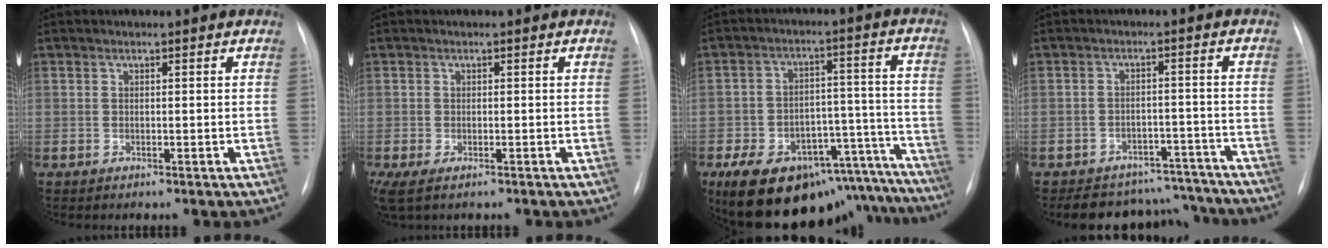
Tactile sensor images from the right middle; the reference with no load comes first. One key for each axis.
{"total": 4.5, "fx": -3.0, "fy": 1.7, "fz": 2.9, "tx": -0.055, "ty": -0.012, "tz": -0.043}
{"total": 23.2, "fx": -18.5, "fy": 10.2, "fz": 9.7, "tx": -0.113, "ty": 0.045, "tz": -0.249}
{"total": 11.1, "fx": -10.2, "fy": 4.3, "fz": 0.5, "tx": 0.012, "ty": 0.036, "tz": -0.126}